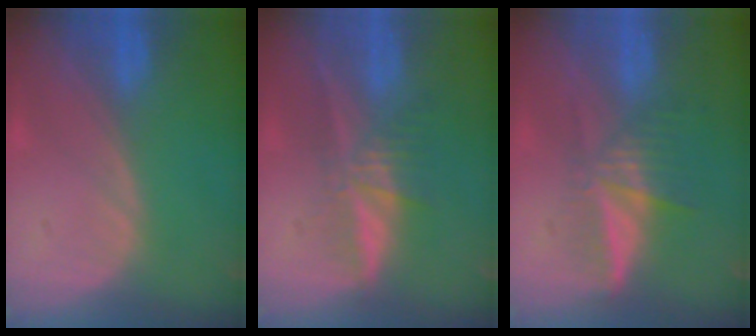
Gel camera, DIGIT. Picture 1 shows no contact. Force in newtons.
{"total": 6.0, "press": 5.4, "slide": 2.6}
{"total": 6.0, "press": 5.3, "slide": 2.7}